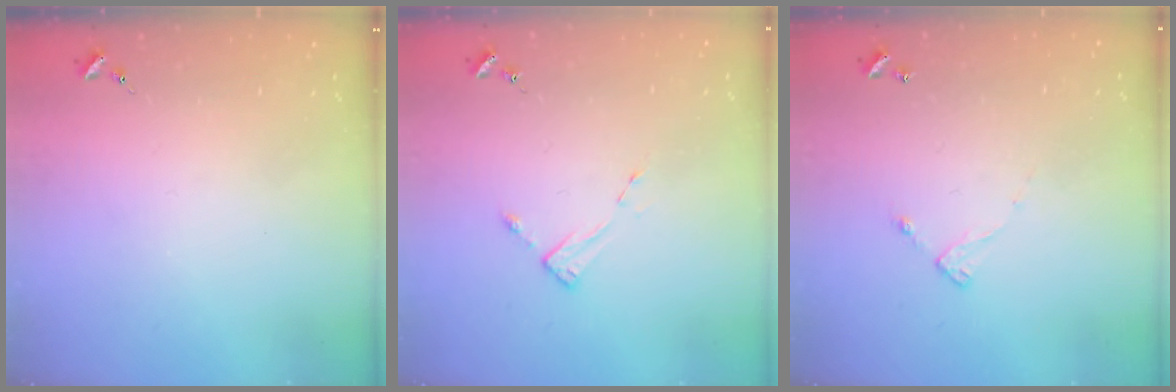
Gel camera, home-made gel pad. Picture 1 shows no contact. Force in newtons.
{"total": 2.8, "press": 2.7, "slide": 0.3}
{"total": 5.2, "press": 5.2, "slide": 0.3}